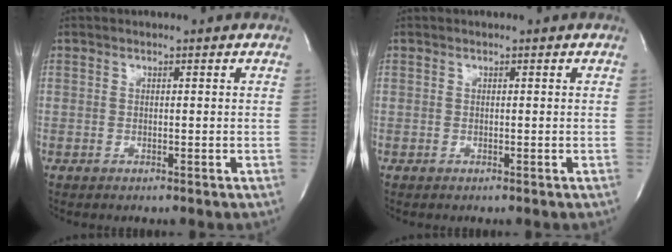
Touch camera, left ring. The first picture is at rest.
{"total": 0.0}